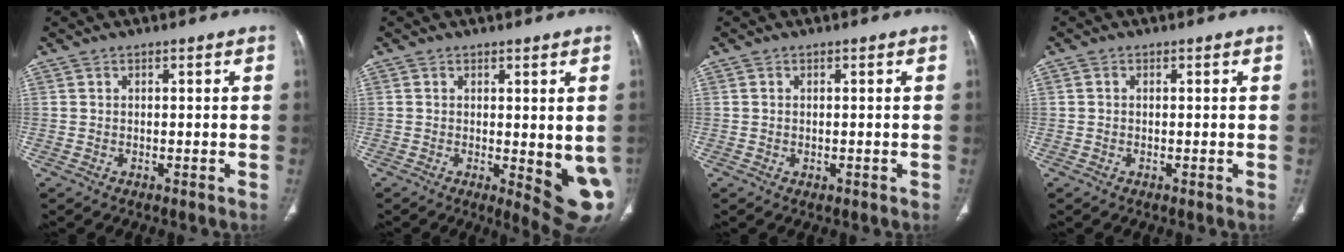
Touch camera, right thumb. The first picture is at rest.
{"total": 9.6, "force": [-1.2, 3.0, 9.0], "torque": [-0.103, -0.021, -0.008]}
{"total": 0.6, "force": [-0.1, 0.5, 0.4], "torque": [-0.011, -0.003, 0.002]}
{"total": 0.5, "force": [0.0, 0.4, 0.3], "torque": [-0.006, 0.000, -0.003]}